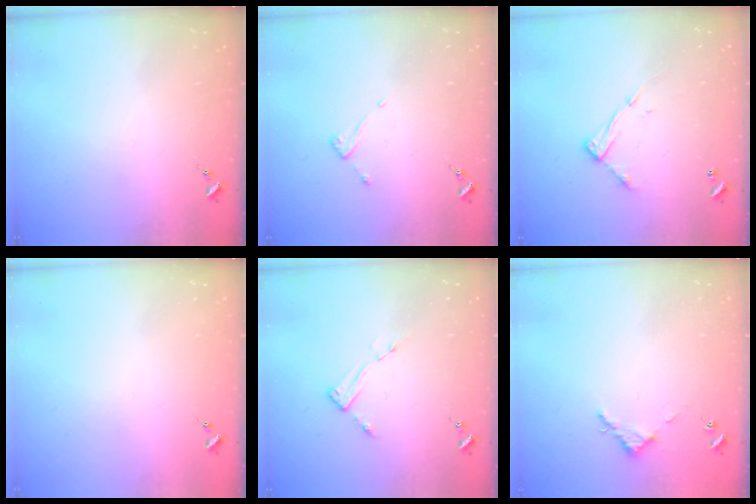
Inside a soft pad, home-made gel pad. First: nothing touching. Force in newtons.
{"total": 3.6, "press": 3.6, "slide": 0.3}
{"total": 10.0, "press": 9.9, "slide": 0.5}
{"total": 0.0}
{"total": 3.0, "press": 3.0, "slide": 0.5}
{"total": 2.8, "press": 2.8, "slide": 0.3}